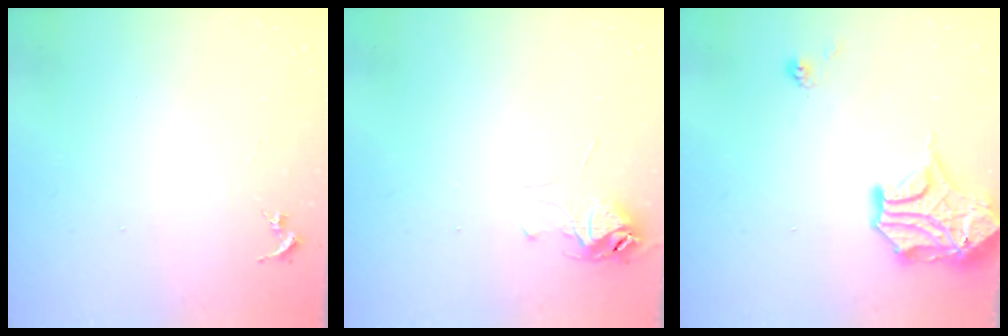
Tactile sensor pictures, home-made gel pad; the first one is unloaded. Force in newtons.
{"total": 6.4, "press": 6.4, "slide": 0.5}
{"total": 15.2, "press": 15.1, "slide": 2.2}